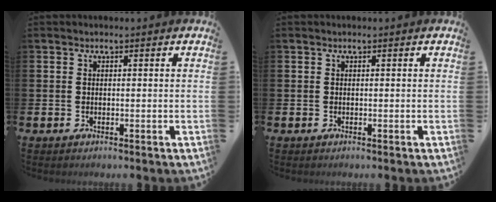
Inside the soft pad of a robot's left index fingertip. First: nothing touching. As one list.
[{"total": 0.0}]